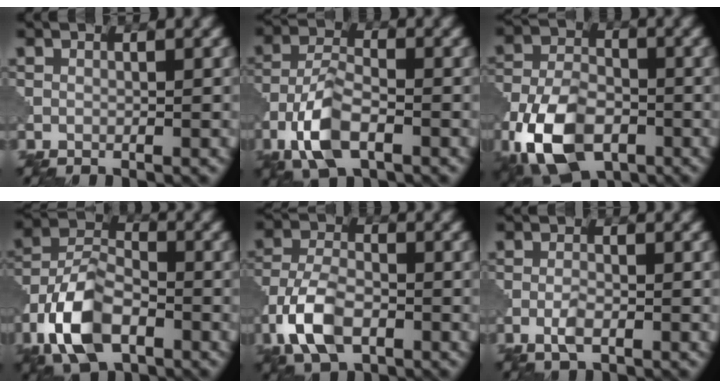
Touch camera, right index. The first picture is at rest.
{"total": 6.1, "force": [-3.0, 2.7, 4.6], "torque": [-0.096, -0.002, -0.066]}
{"total": 11.0, "force": [-5.4, 6.1, 7.4], "torque": [-0.167, -0.019, -0.109]}
{"total": 8.7, "force": [-4.2, 4.6, 6.1], "torque": [-0.130, 0.003, -0.092]}
{"total": 6.5, "force": [-3.0, 3.5, 4.6], "torque": [-0.100, 0.000, -0.069]}
{"total": 1.8, "force": [-0.8, 0.7, 1.5], "torque": [-0.031, 0.000, -0.019]}